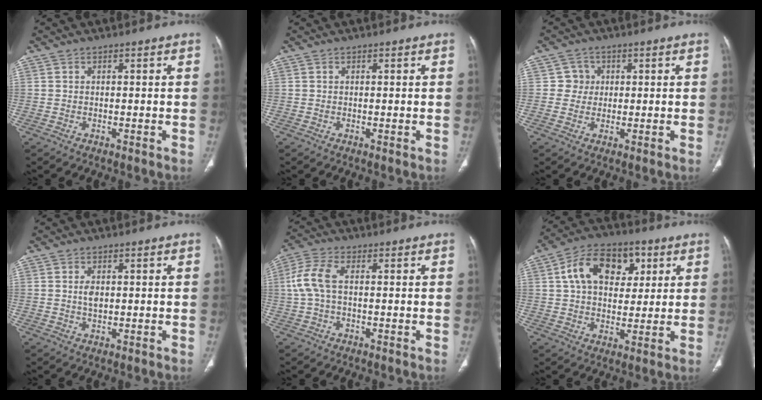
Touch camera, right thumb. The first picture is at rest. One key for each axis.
{"total": 0.0}
{"total": 3.1, "fx": 0.5, "fy": 3.1, "fz": 0.1, "tx": 0.022, "ty": 0.005, "tz": 0.002}
{"total": 2.2, "fx": 0.3, "fy": 1.4, "fz": 1.7, "tx": -0.031, "ty": -0.001, "tz": 0.006}
{"total": 6.5, "fx": 0.4, "fy": 3.2, "fz": 5.7, "tx": -0.144, "ty": 0.017, "tz": 0.005}
{"total": 14.4, "fx": 4.6, "fy": 9.7, "fz": 9.7, "tx": -0.127, "ty": 0.007, "tz": 0.071}